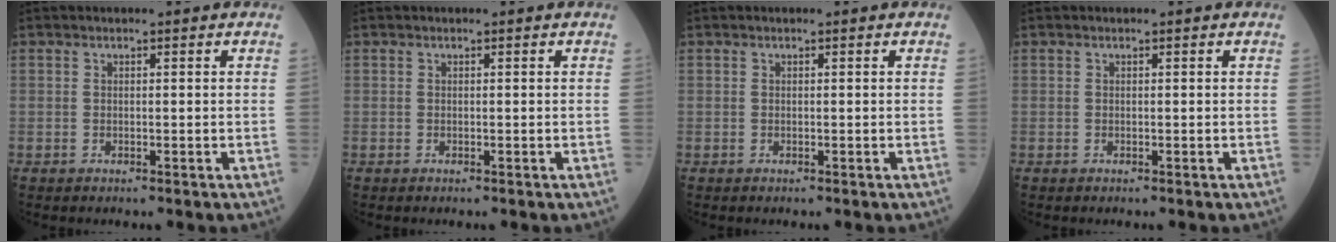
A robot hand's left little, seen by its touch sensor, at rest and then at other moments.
{"total": 0.0}
{"total": 0.0}
{"total": 0.0}